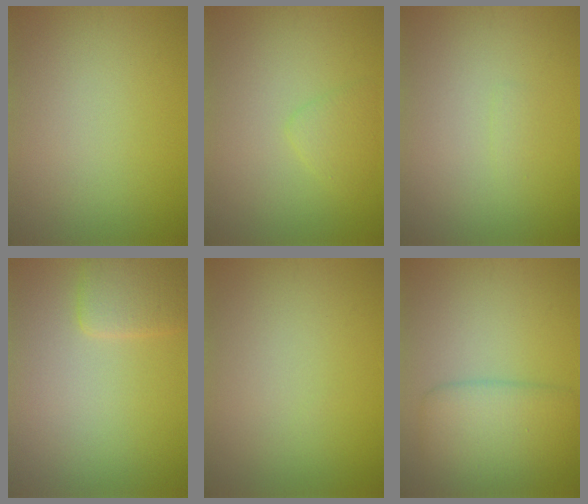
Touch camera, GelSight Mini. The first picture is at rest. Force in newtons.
{"total": 1.6, "press": 1.6, "slide": 0.1}
{"total": 0.5, "press": 0.5, "slide": 0.1}
{"total": 2.4, "press": 2.3, "slide": 0.2}
{"total": 0.0}
{"total": 5.2, "press": 5.2, "slide": 0.2}